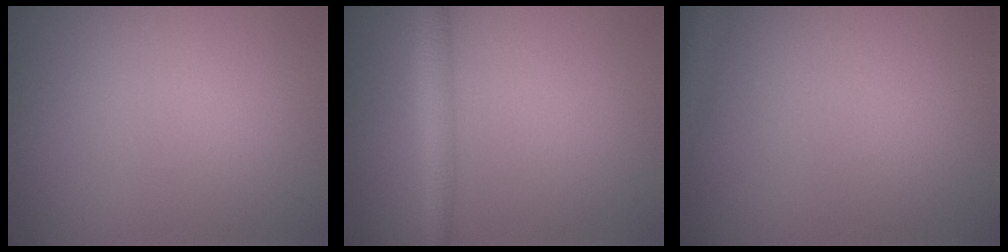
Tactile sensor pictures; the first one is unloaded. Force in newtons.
{"total": 2.3, "press": 2.3, "slide": 0.1}
{"total": 2.9, "press": 2.9, "slide": 0.1}